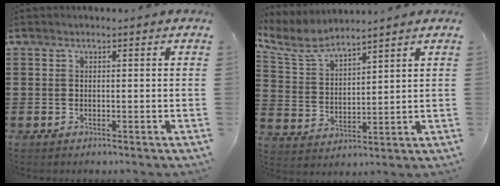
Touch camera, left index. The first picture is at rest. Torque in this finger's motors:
{"motor_torque": [1.07, 1.07, 0.34, 0.11]}